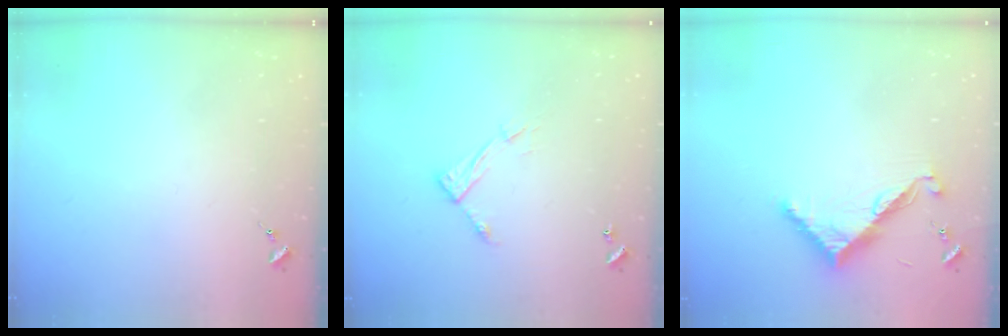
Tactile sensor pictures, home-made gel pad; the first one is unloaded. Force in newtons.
{"total": 8.1, "press": 8.1, "slide": 0.6}
{"total": 8.5, "press": 8.5, "slide": 0.6}